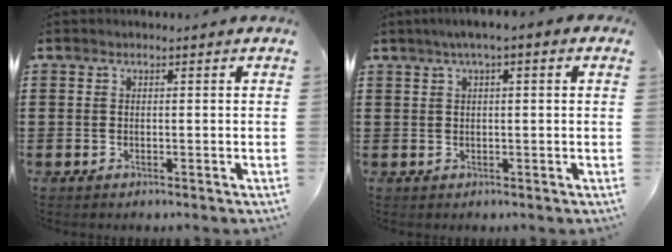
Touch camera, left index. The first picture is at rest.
{"total": 2.1, "force": [0.5, 0.2, 2.1], "torque": [-0.040, 0.002, 0.007]}